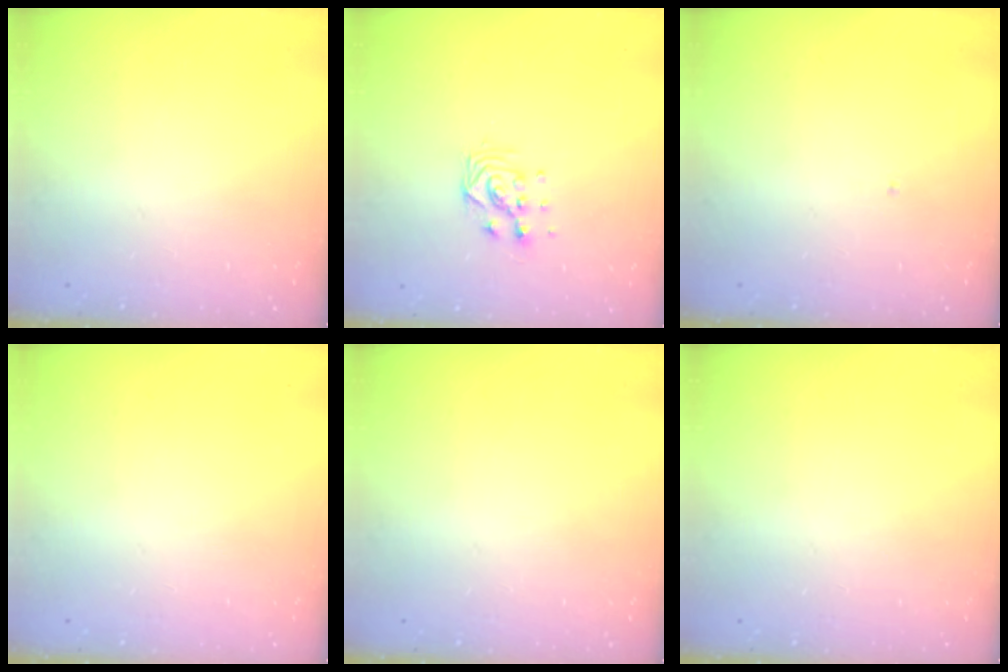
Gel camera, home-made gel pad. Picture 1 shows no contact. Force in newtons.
{"total": 6.1, "press": 6.1, "slide": 0.3}
{"total": 0.0}
{"total": 0.0}
{"total": 0.0}
{"total": 0.0}